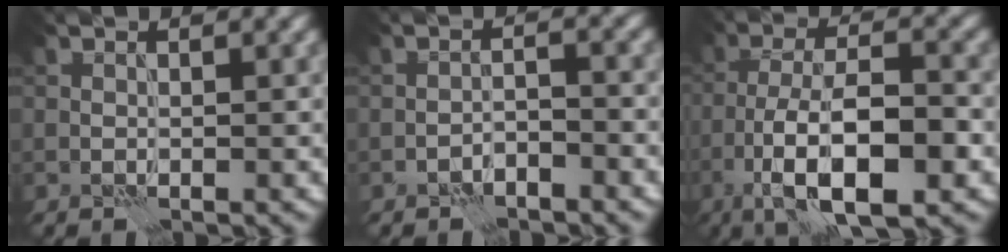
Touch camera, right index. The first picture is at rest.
{"total": 1.9, "force": [-1.7, 0.4, 0.8], "torque": [-0.012, 0.006, -0.034]}
{"total": 9.7, "force": [-4.3, 3.2, 8.1], "torque": [-0.141, 0.000, -0.076]}